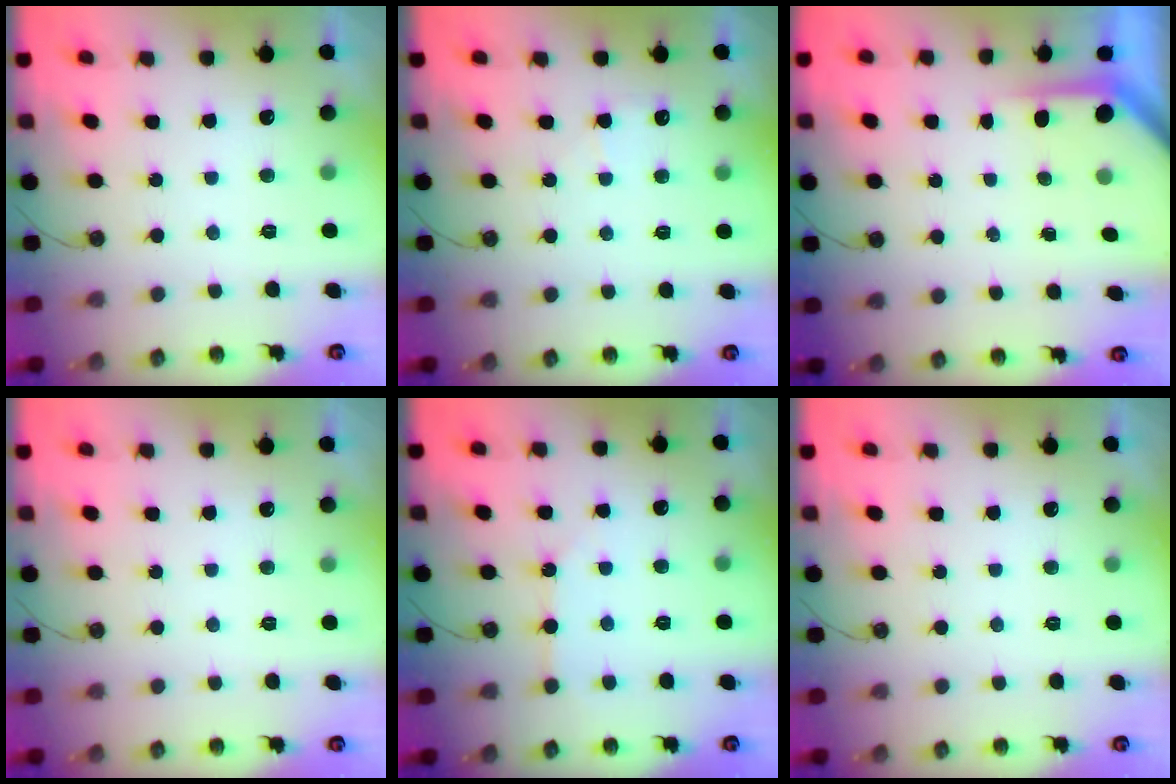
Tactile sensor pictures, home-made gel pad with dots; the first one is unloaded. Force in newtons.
{"total": 4.3, "press": 4.2, "slide": 0.5}
{"total": 3.7, "press": 3.7, "slide": 0.3}
{"total": 0.0}
{"total": 2.4, "press": 2.4, "slide": 0.4}
{"total": 0.0}